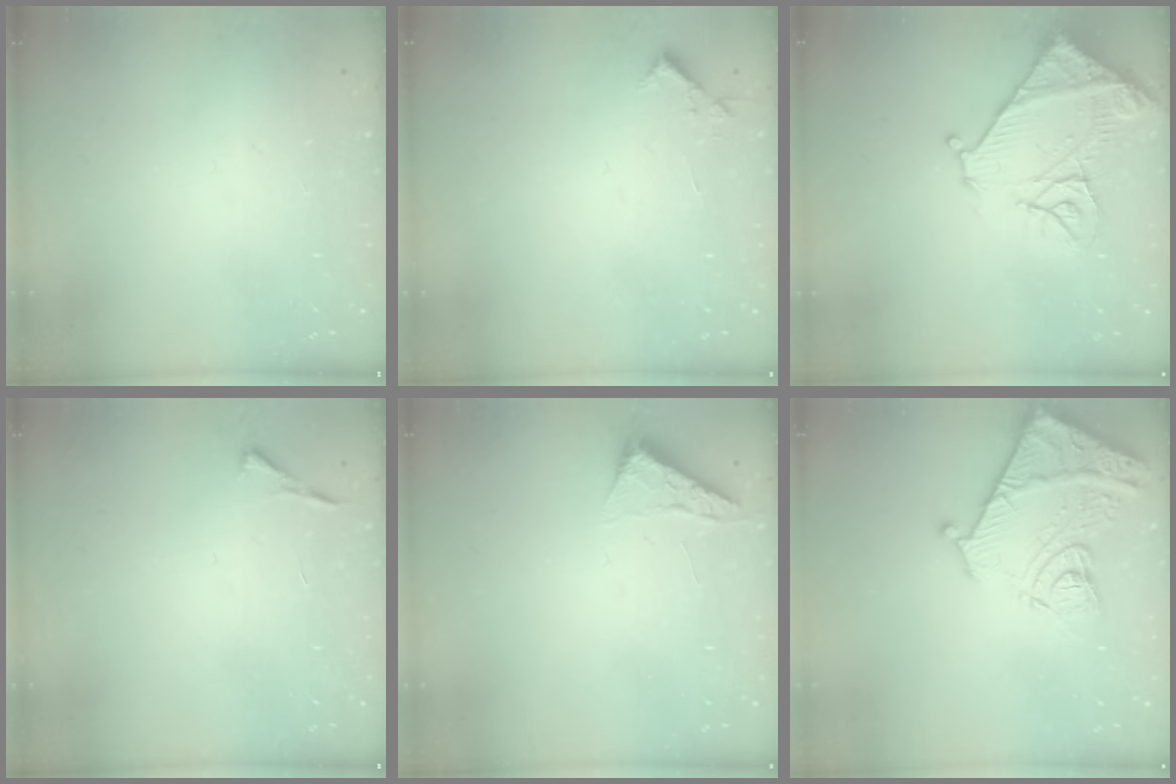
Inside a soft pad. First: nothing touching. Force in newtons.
{"total": 3.6, "press": 3.6, "slide": 0.5}
{"total": 14.4, "press": 14.3, "slide": 1.7}
{"total": 3.5, "press": 3.4, "slide": 0.5}
{"total": 4.0, "press": 4.0, "slide": 0.5}
{"total": 17.2, "press": 17.1, "slide": 2.0}